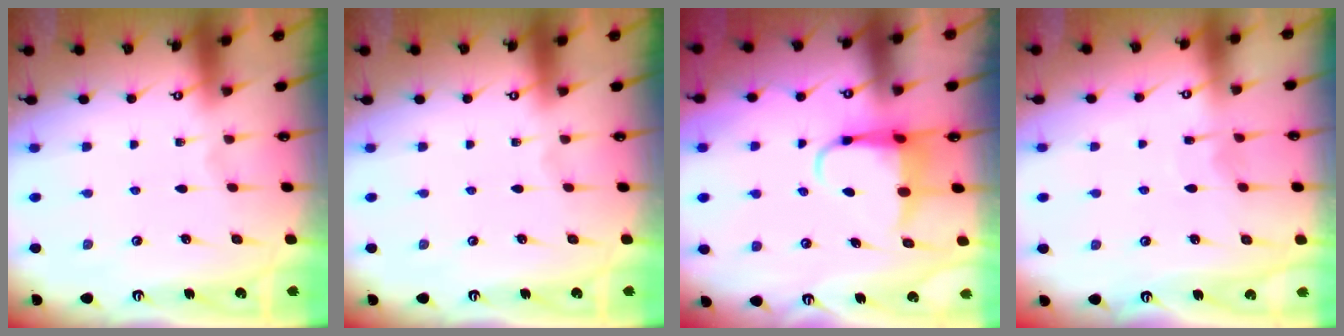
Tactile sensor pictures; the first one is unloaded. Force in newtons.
{"total": 0.0}
{"total": 5.8, "press": 5.8, "slide": 0.6}
{"total": 5.3, "press": 5.3, "slide": 0.6}